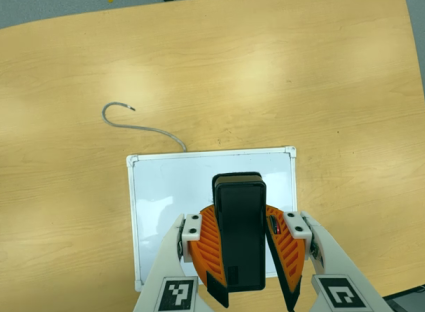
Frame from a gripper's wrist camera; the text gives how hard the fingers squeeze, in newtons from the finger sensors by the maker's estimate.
{"total": 11.0, "left": 10.7, "right": 11.3}